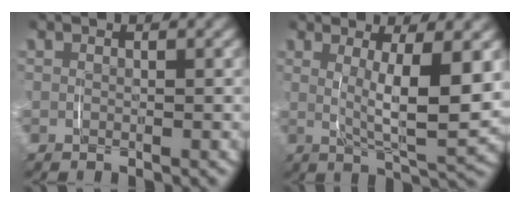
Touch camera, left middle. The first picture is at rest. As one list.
[{"total": 7.2, "force": [1.3, 1.9, 6.8], "torque": [-0.105, -0.013, 0.027]}]